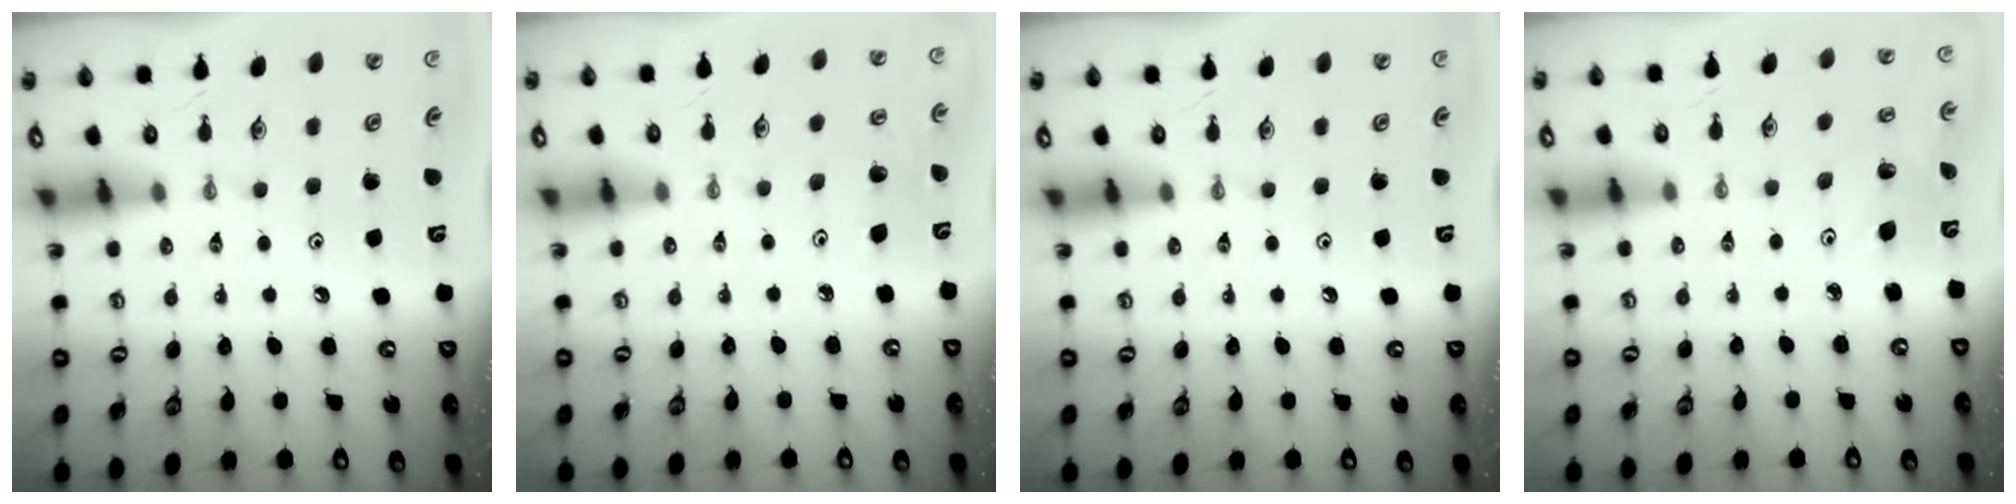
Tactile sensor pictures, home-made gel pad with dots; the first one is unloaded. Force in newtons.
{"total": 4.0, "press": 3.6, "slide": 1.8}
{"total": 0.0}
{"total": 2.8, "press": 2.4, "slide": 1.5}